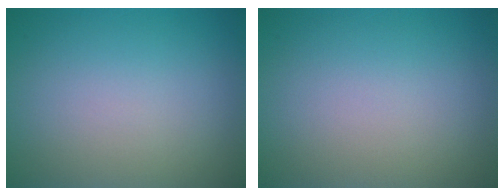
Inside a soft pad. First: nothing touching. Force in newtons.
{"total": 0.0}